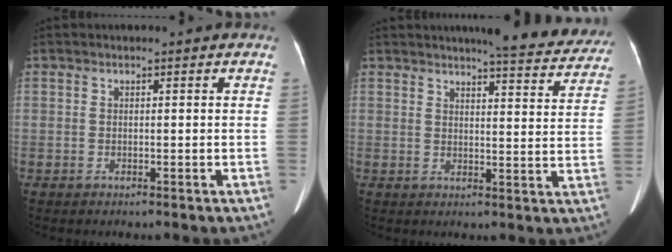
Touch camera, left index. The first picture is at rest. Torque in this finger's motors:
{"motor_torque": [0.10, -0.13, 0.00, 0.06]}